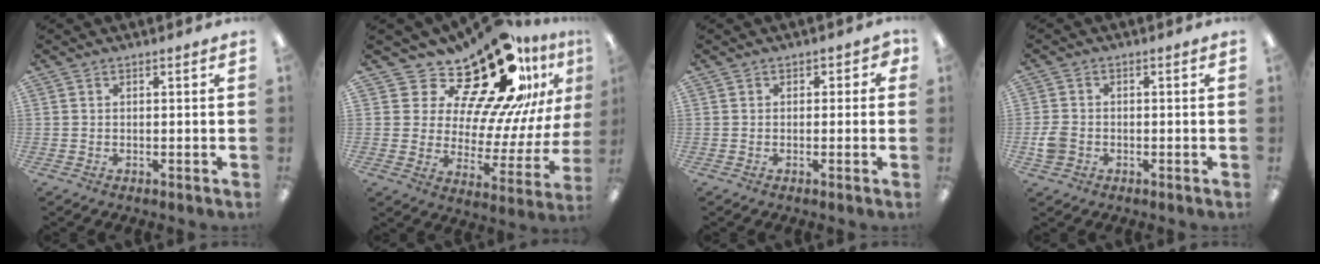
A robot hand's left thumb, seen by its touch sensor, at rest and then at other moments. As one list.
[{"total": 24.2, "force": [17.5, 9.3, 13.9], "torque": [-0.213, -0.135, 0.297]}, {"total": 1.9, "force": [0.3, 1.5, 1.1], "torque": [-0.012, 0.005, 0.001]}, {"total": 3.8, "force": [-1.0, 3.1, 1.9], "torque": [-0.031, 0.010, -0.018]}]